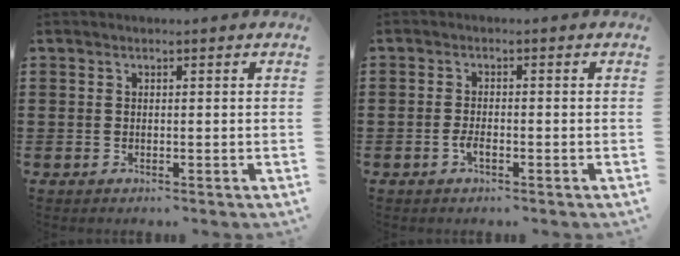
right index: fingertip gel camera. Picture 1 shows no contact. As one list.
[{"total": 1.9, "force": [-1.0, 0.5, 1.6], "torque": [-0.045, -0.006, -0.022]}]